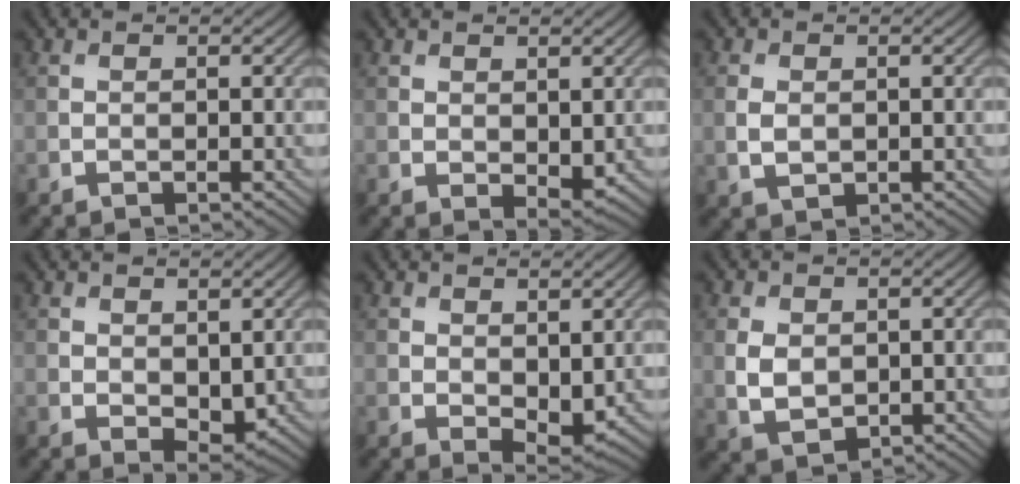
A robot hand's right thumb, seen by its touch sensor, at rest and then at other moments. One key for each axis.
{"total": 2.4, "fx": 0.8, "fy": 1.3, "fz": 1.8, "tx": -0.031, "ty": -0.010, "tz": 0.020}
{"total": 2.6, "fx": 0.0, "fy": 1.9, "fz": 1.8, "tx": -0.046, "ty": -0.004, "tz": 0.001}
{"total": 3.2, "fx": 0.9, "fy": 1.9, "fz": 2.4, "tx": -0.043, "ty": -0.009, "tz": 0.024}
{"total": 4.0, "fx": 0.9, "fy": 2.3, "fz": 3.1, "tx": -0.055, "ty": -0.010, "tz": 0.021}
{"total": 4.3, "fx": 0.3, "fy": 3.2, "fz": 2.9, "tx": -0.073, "ty": -0.004, "tz": 0.011}